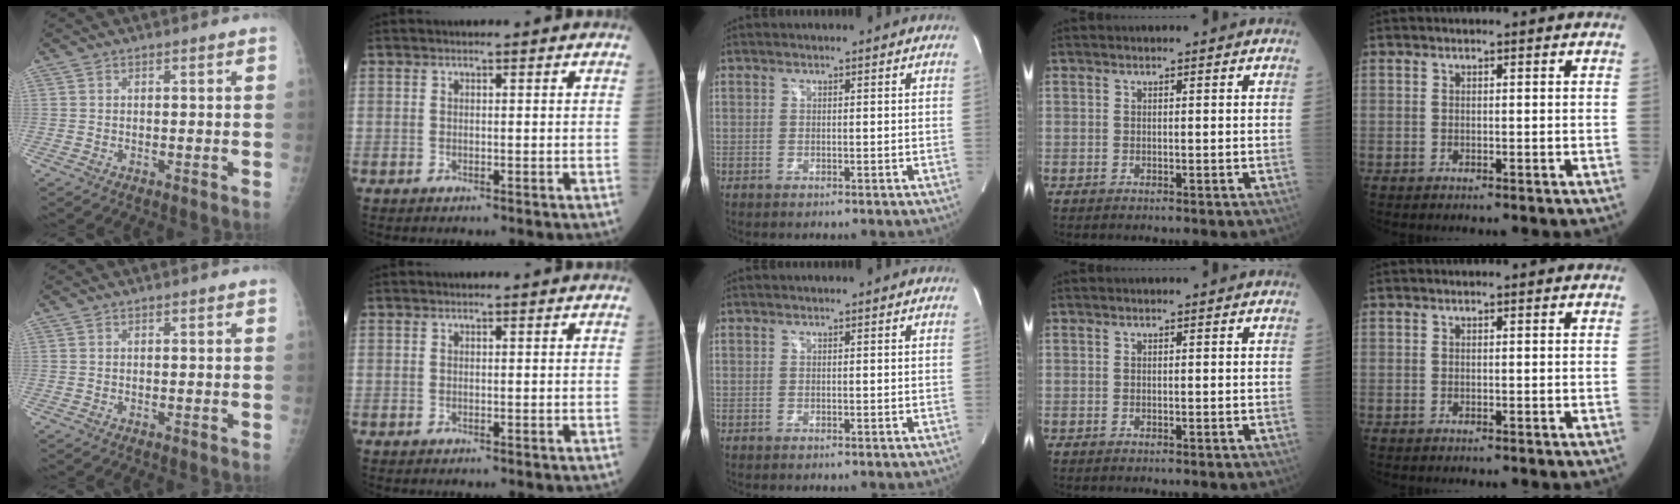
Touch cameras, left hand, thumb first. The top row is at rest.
{}